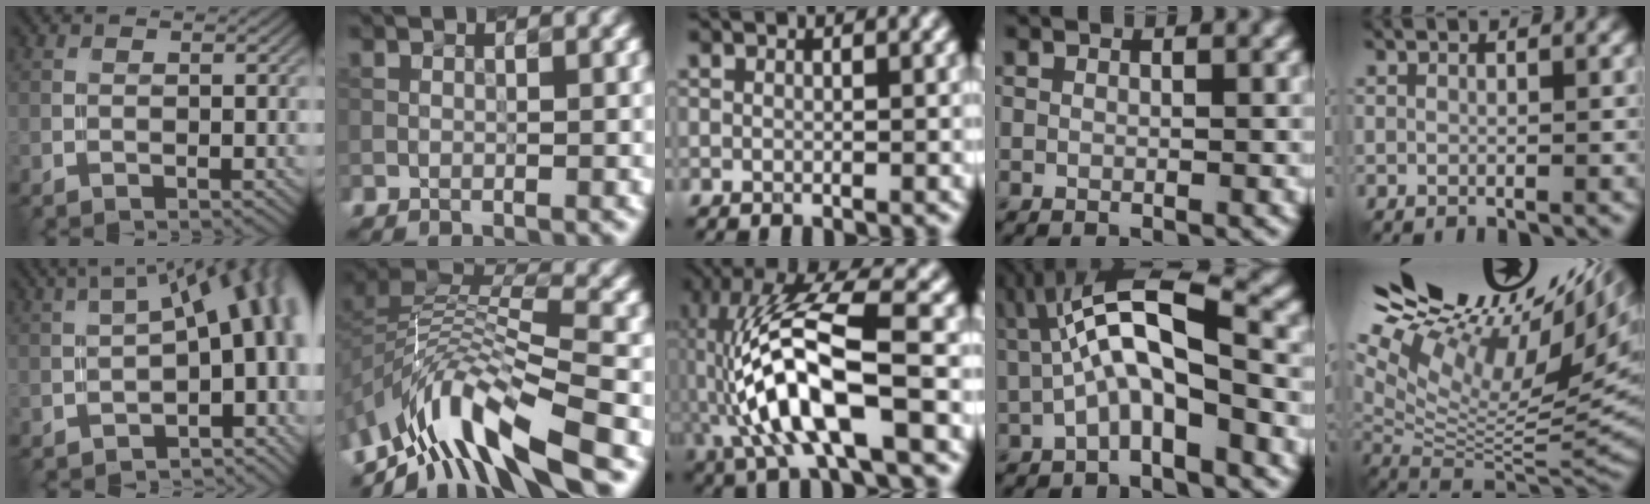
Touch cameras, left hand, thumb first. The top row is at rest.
{"thumb": {"total": 11.0, "force": [-1.1, 4.1, 10.2], "torque": [-0.127, 0.018, -0.003]}, "index": {"total": 10.3, "force": [-6.1, 3.4, 7.6], "torque": [-0.136, 0.012, -0.116]}, "middle": {"total": 11.7, "force": [-2.5, 3.6, 10.9], "torque": [-0.222, 0.017, -0.047]}, "ring": {"total": 7.3, "force": [0.4, 2.4, 6.8], "torque": [-0.125, 0.018, -0.004]}, "little": {"total": 18.8, "force": [9.9, 6.3, 14.7], "torque": [-0.231, 0.035, 0.178]}}